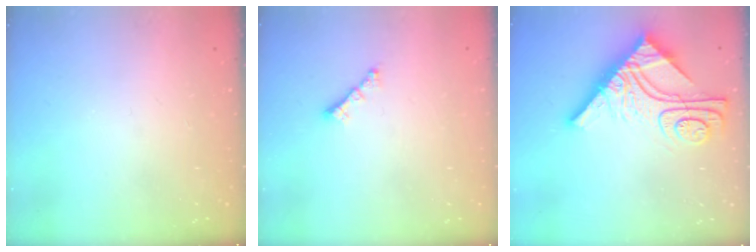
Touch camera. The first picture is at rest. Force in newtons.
{"total": 1.8, "press": 1.7, "slide": 0.5}
{"total": 16.9, "press": 16.8, "slide": 1.5}